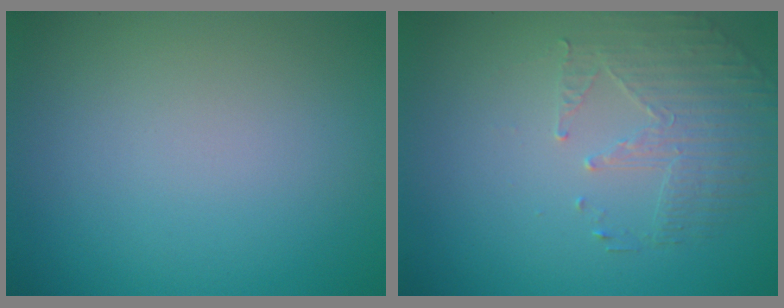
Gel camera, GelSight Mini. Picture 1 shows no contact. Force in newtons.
{"total": 1.9, "press": 1.5, "slide": 1.2}